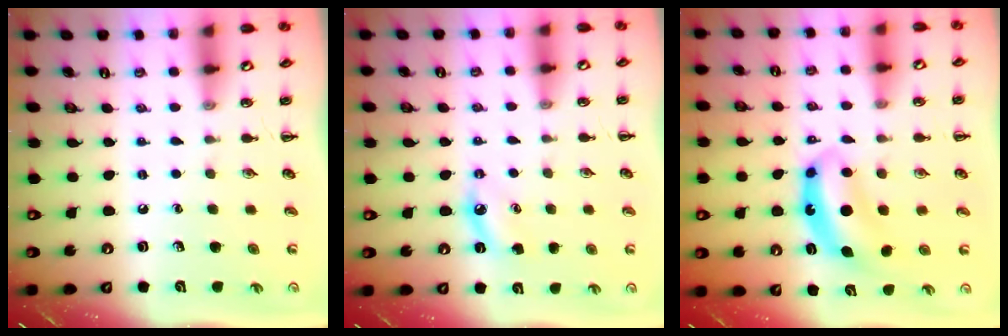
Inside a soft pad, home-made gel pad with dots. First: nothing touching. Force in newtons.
{"total": 5.9, "press": 5.6, "slide": 1.9}
{"total": 7.6, "press": 7.5, "slide": 1.3}